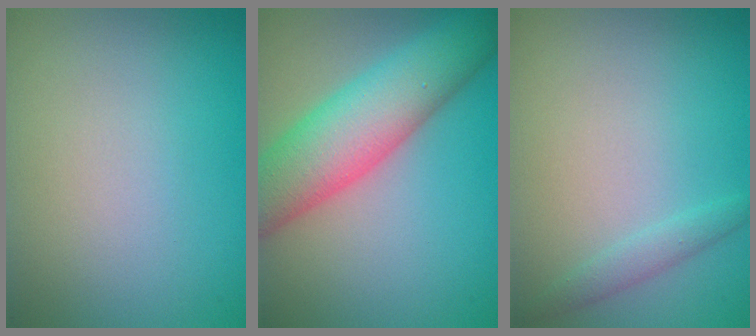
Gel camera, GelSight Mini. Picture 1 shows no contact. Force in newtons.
{"total": 8.4, "press": 8.4, "slide": 0.3}
{"total": 1.3, "press": 1.3, "slide": 0.1}